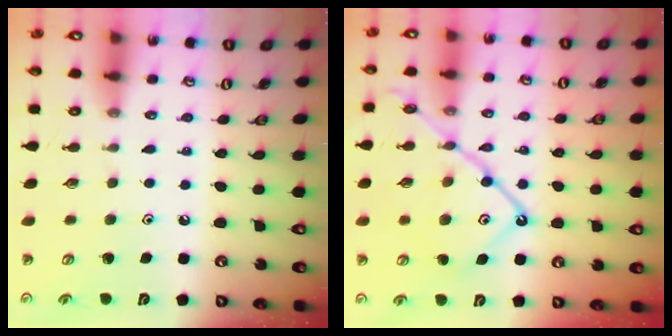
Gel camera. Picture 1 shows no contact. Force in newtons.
{"total": 15.8, "press": 15.8, "slide": 1.6}